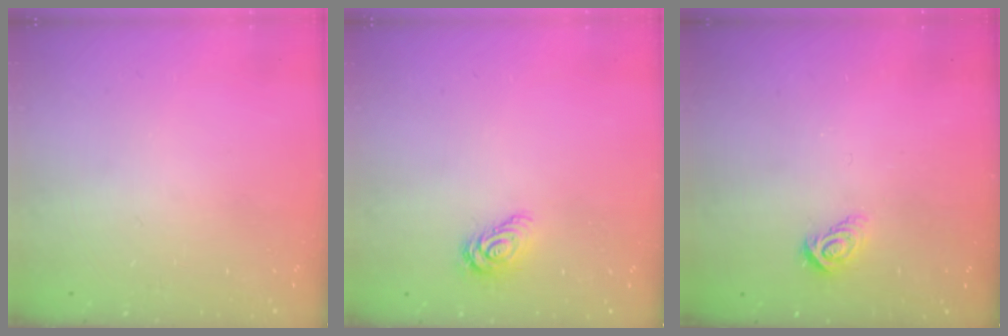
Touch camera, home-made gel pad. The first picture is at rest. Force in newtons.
{"total": 6.8, "press": 6.8, "slide": 0.1}
{"total": 5.4, "press": 5.4, "slide": 0.3}